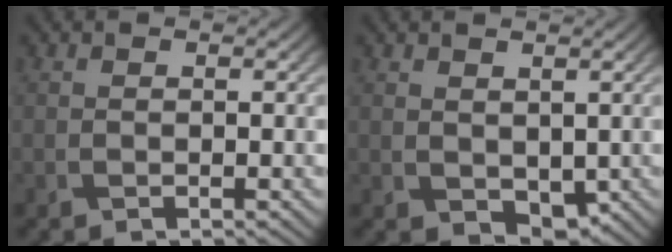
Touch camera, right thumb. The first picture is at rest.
{"total": 3.0, "force": [0.5, 2.0, 2.2], "torque": [-0.042, -0.010, 0.014]}